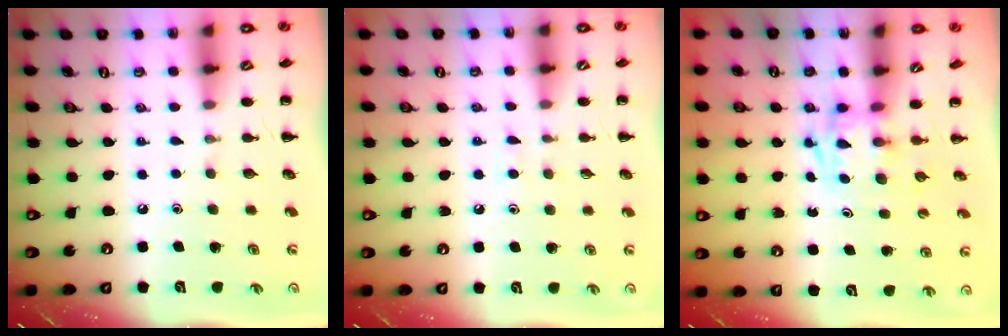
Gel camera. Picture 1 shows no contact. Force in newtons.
{"total": 3.9, "press": 3.6, "slide": 1.5}
{"total": 2.9, "press": 2.9, "slide": 0.1}